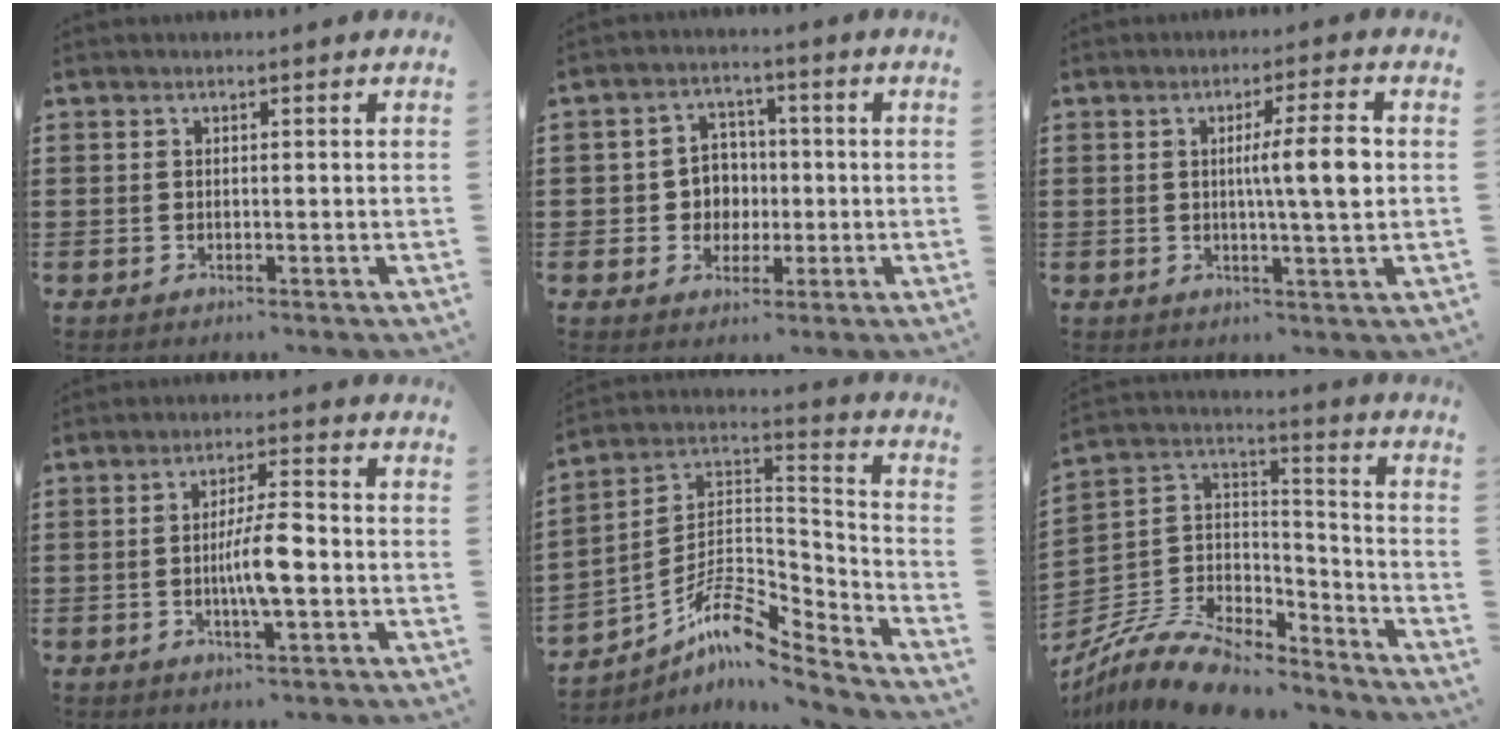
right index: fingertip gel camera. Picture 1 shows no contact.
{"total": 4.8, "force": [-0.4, 4.5, 1.4], "torque": [-0.045, 0.014, -0.010]}
{"total": 7.1, "force": [0.6, 0.3, 7.0], "torque": [-0.112, -0.009, 0.000]}
{"total": 6.4, "force": [-1.1, 1.2, 6.2], "torque": [-0.114, 0.001, -0.024]}
{"total": 8.3, "force": [-5.7, 2.9, 5.3], "torque": [-0.114, -0.011, -0.115]}
{"total": 10.6, "force": [-9.2, 3.5, 3.8], "torque": [-0.094, 0.018, -0.185]}